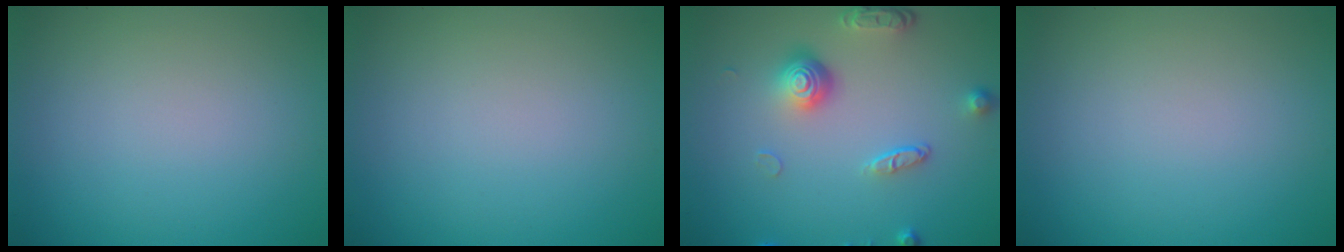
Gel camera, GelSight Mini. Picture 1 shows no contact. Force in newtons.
{"total": 0.0}
{"total": 4.2, "press": 3.0, "slide": 2.9}
{"total": 0.0}